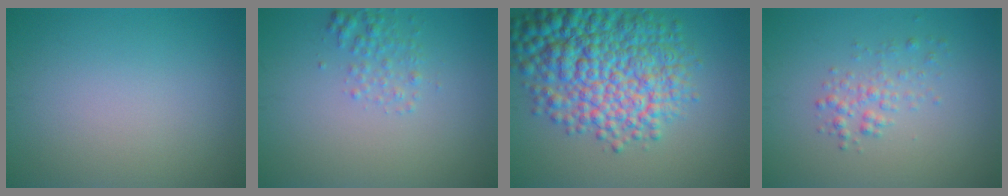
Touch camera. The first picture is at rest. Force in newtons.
{"total": 1.7, "press": 1.7, "slide": 0.1}
{"total": 10.9, "press": 10.9, "slide": 0.3}
{"total": 1.8, "press": 1.8, "slide": 0.1}